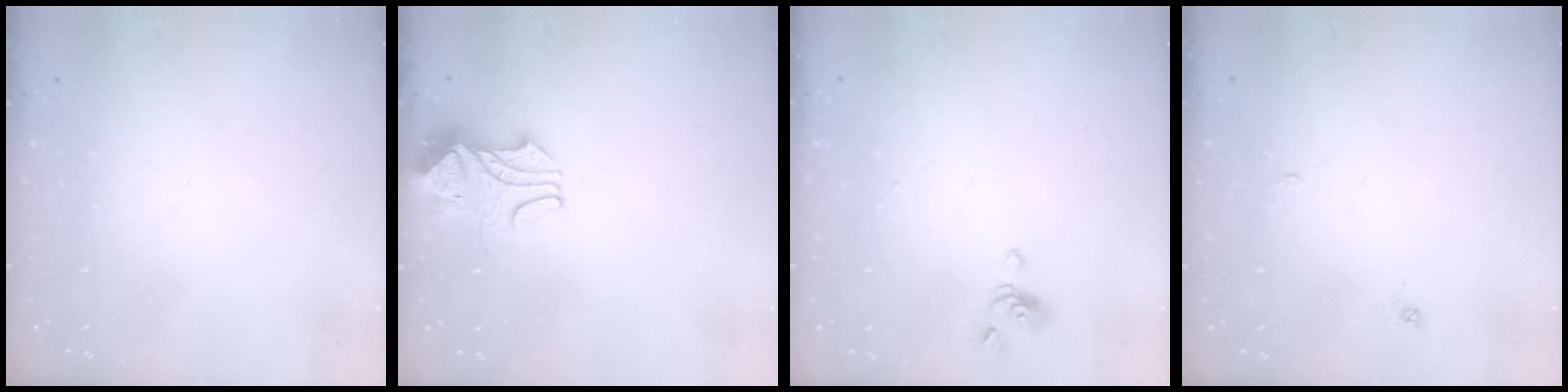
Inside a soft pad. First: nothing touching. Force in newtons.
{"total": 2.1, "press": 1.9, "slide": 0.8}
{"total": 0.8, "press": 0.6, "slide": 0.5}
{"total": 4.6, "press": 4.5, "slide": 0.2}